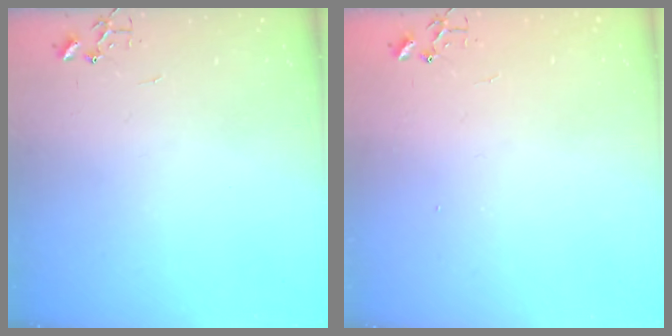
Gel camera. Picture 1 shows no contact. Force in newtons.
{"total": 1.1, "press": 1.1, "slide": 0.1}